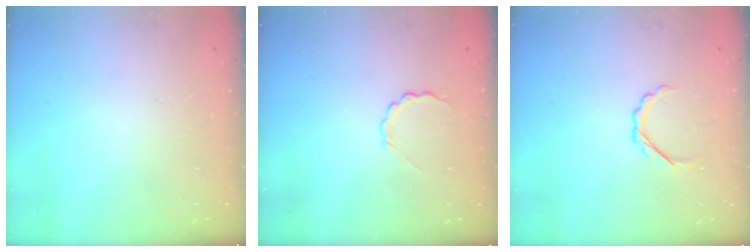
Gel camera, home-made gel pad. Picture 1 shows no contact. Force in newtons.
{"total": 3.8, "press": 3.6, "slide": 1.1}
{"total": 3.1, "press": 2.9, "slide": 1.1}